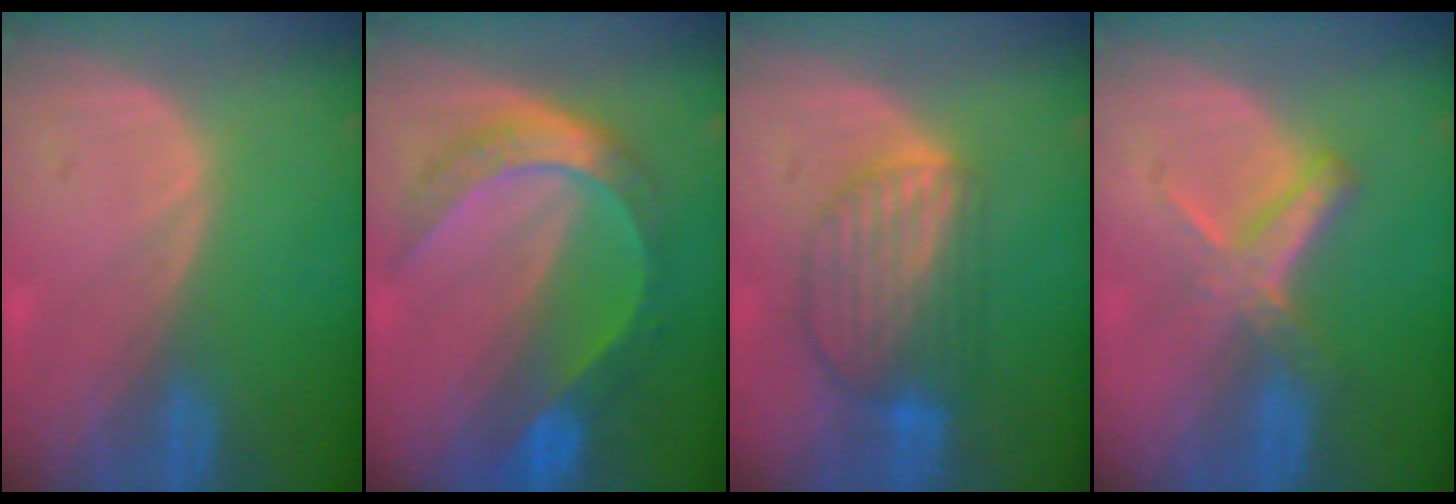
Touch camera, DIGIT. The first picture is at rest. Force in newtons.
{"total": 8.3, "press": 8.2, "slide": 0.8}
{"total": 7.7, "press": 7.1, "slide": 3.0}
{"total": 5.6, "press": 5.1, "slide": 2.2}